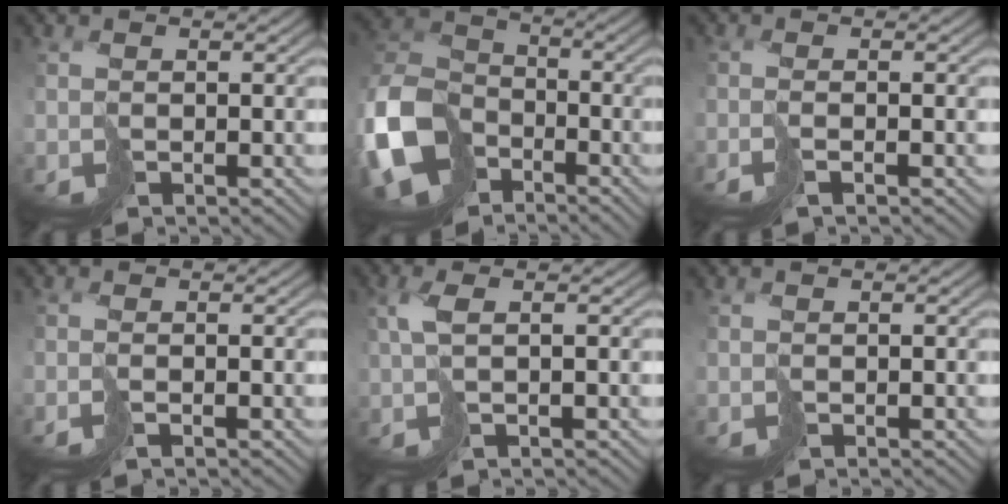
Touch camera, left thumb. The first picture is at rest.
{"total": 13.7, "force": [-5.9, 9.7, 7.6], "torque": [-0.215, -0.031, -0.125]}
{"total": 2.3, "force": [-1.0, 0.5, 2.0], "torque": [-0.035, 0.000, -0.031]}
{"total": 1.3, "force": [-0.6, 0.2, 1.2], "torque": [-0.025, 0.000, -0.018]}
{"total": 3.0, "force": [0.9, 0.8, 2.7], "torque": [-0.057, 0.010, 0.017]}
{"total": 0.0}